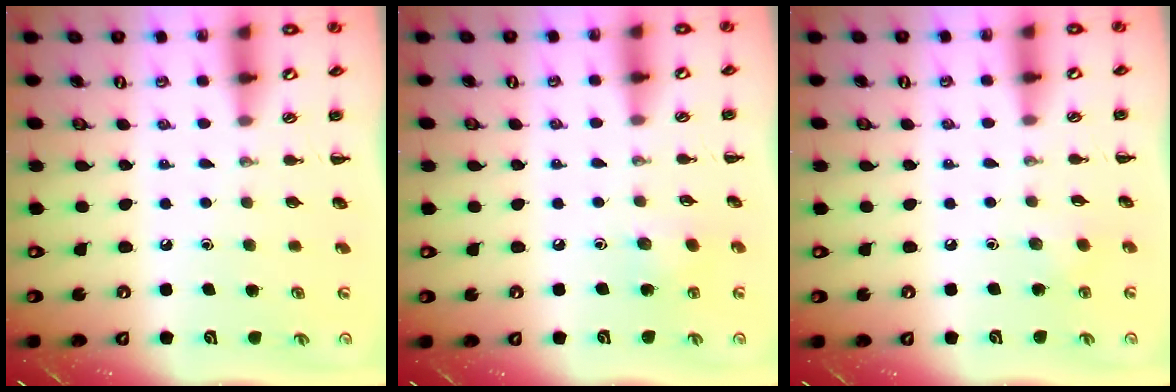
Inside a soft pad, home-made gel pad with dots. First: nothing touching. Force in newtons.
{"total": 3.8, "press": 3.6, "slide": 1.2}
{"total": 3.6, "press": 3.5, "slide": 1.1}